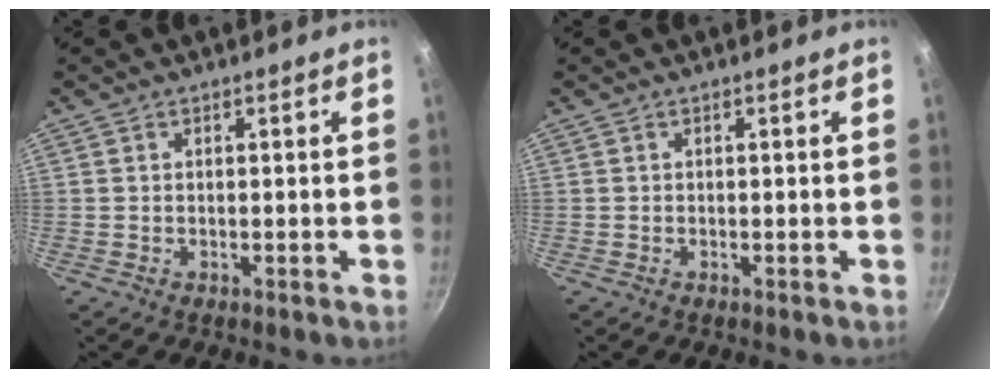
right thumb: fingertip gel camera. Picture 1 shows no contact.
{"total": 0.0}